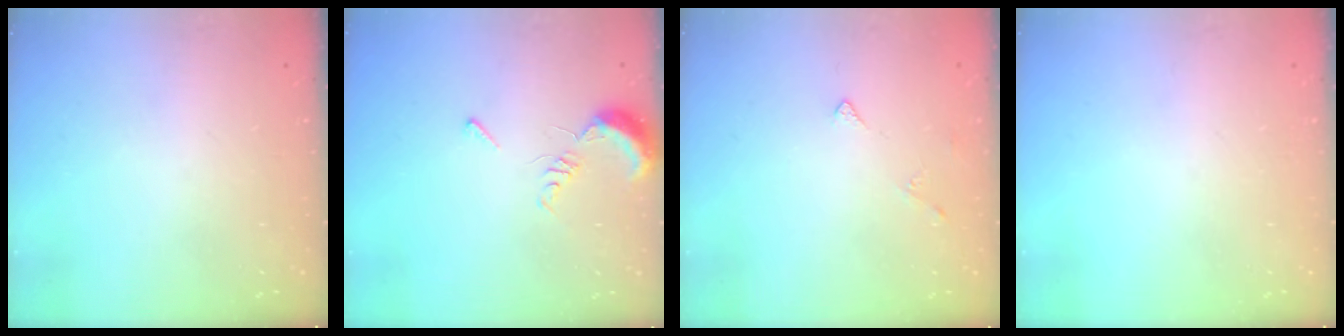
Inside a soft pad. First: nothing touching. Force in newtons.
{"total": 6.6, "press": 6.6, "slide": 0.7}
{"total": 3.0, "press": 2.9, "slide": 0.5}
{"total": 0.0}